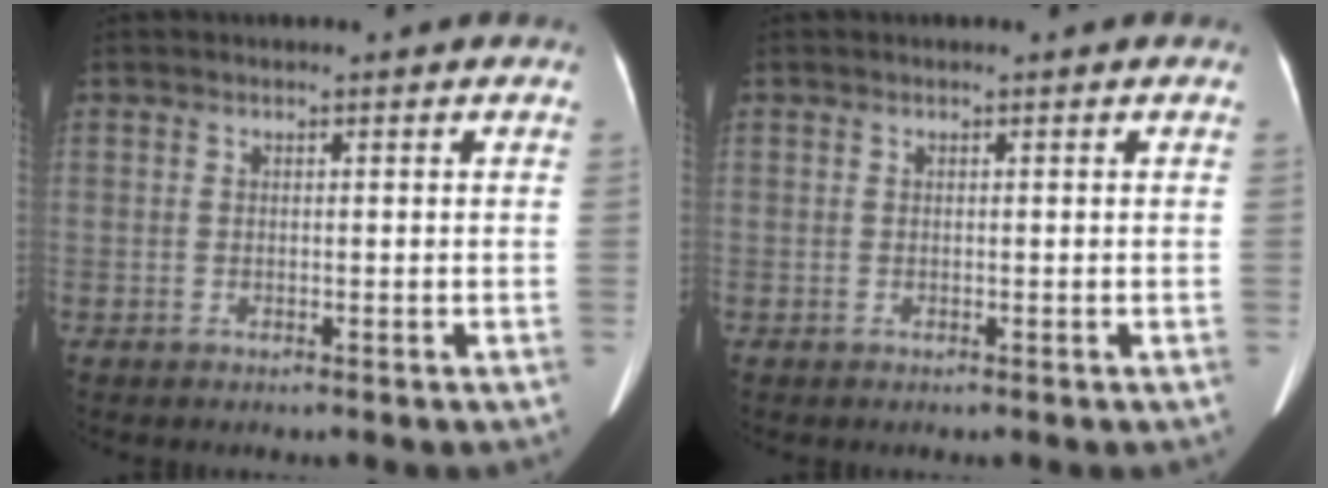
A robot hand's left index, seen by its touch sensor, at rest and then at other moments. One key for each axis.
{"total": 0.0}